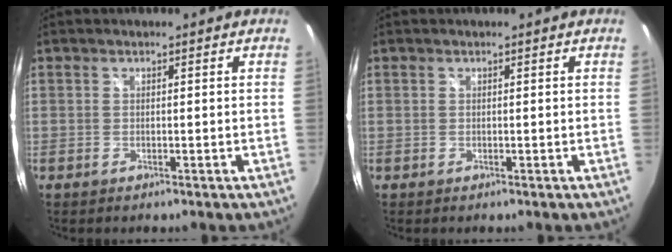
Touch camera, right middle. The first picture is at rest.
{"total": 0.0}